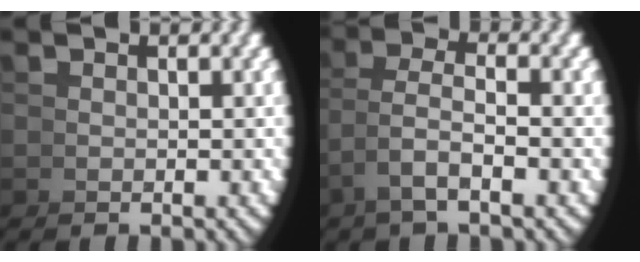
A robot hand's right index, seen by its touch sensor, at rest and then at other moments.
{"total": 2.6, "force": [0.3, 0.7, 2.5], "torque": [-0.055, -0.005, 0.010]}